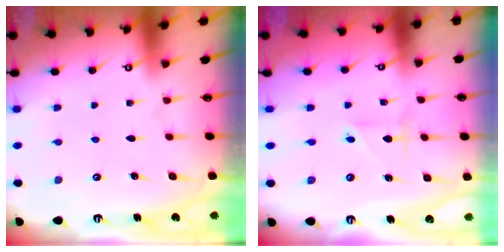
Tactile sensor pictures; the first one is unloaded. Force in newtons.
{"total": 3.0, "press": 2.9, "slide": 0.7}